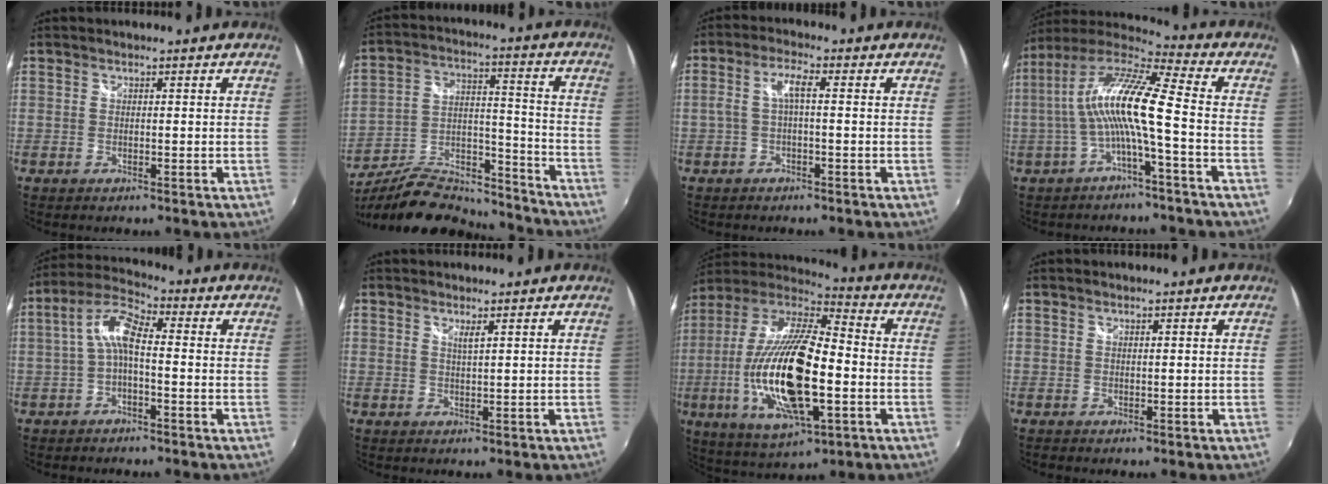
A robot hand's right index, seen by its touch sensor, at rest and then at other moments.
{"total": 22.4, "force": [-19.0, 7.4, 9.2], "torque": [-0.171, 0.019, -0.287]}
{"total": 4.0, "force": [-0.2, 0.8, 3.9], "torque": [-0.078, 0.010, 0.000]}
{"total": 12.6, "force": [-1.9, 0.6, 12.4], "torque": [-0.238, 0.013, -0.036]}
{"total": 6.6, "force": [-0.9, 2.4, 6.1], "torque": [-0.135, 0.022, -0.021]}
{"total": 1.3, "force": [0.9, 0.0, 1.0], "torque": [-0.018, -0.002, 0.015]}
{"total": 24.2, "force": [-4.8, 8.1, 22.2], "torque": [-0.438, -0.026, -0.086]}
{"total": 0.0}